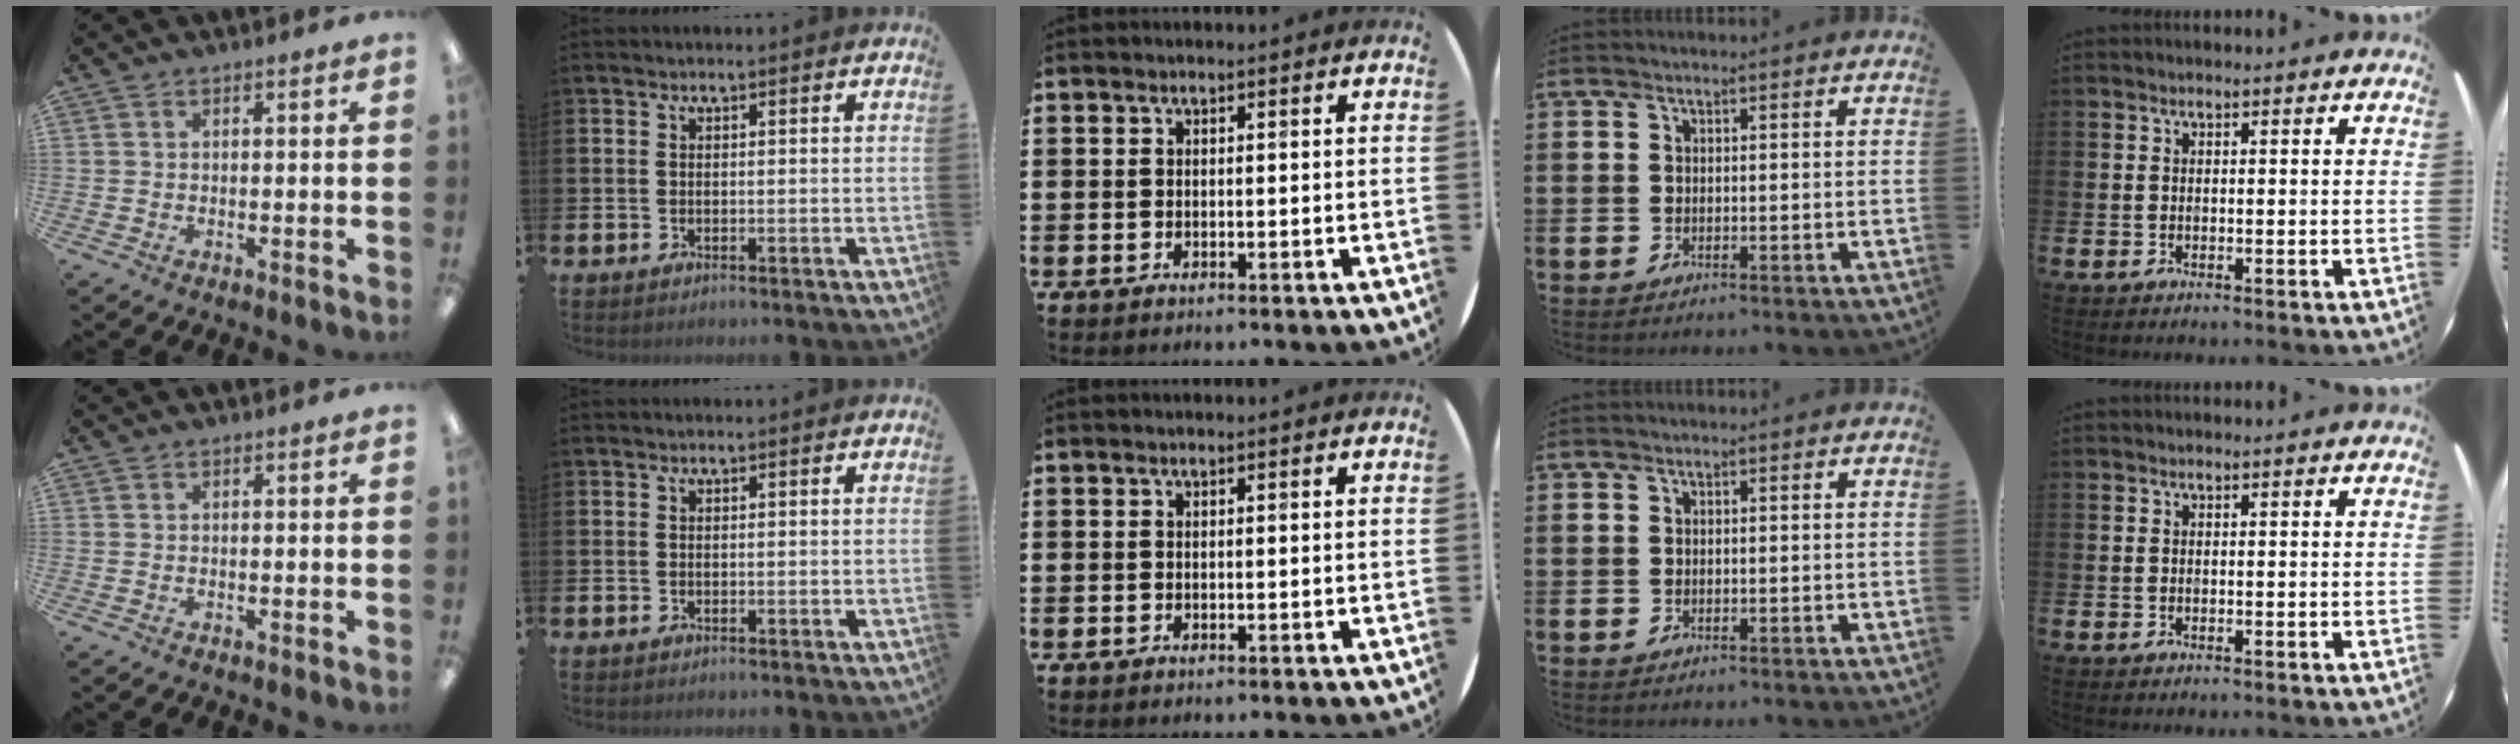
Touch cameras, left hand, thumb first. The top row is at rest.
{}